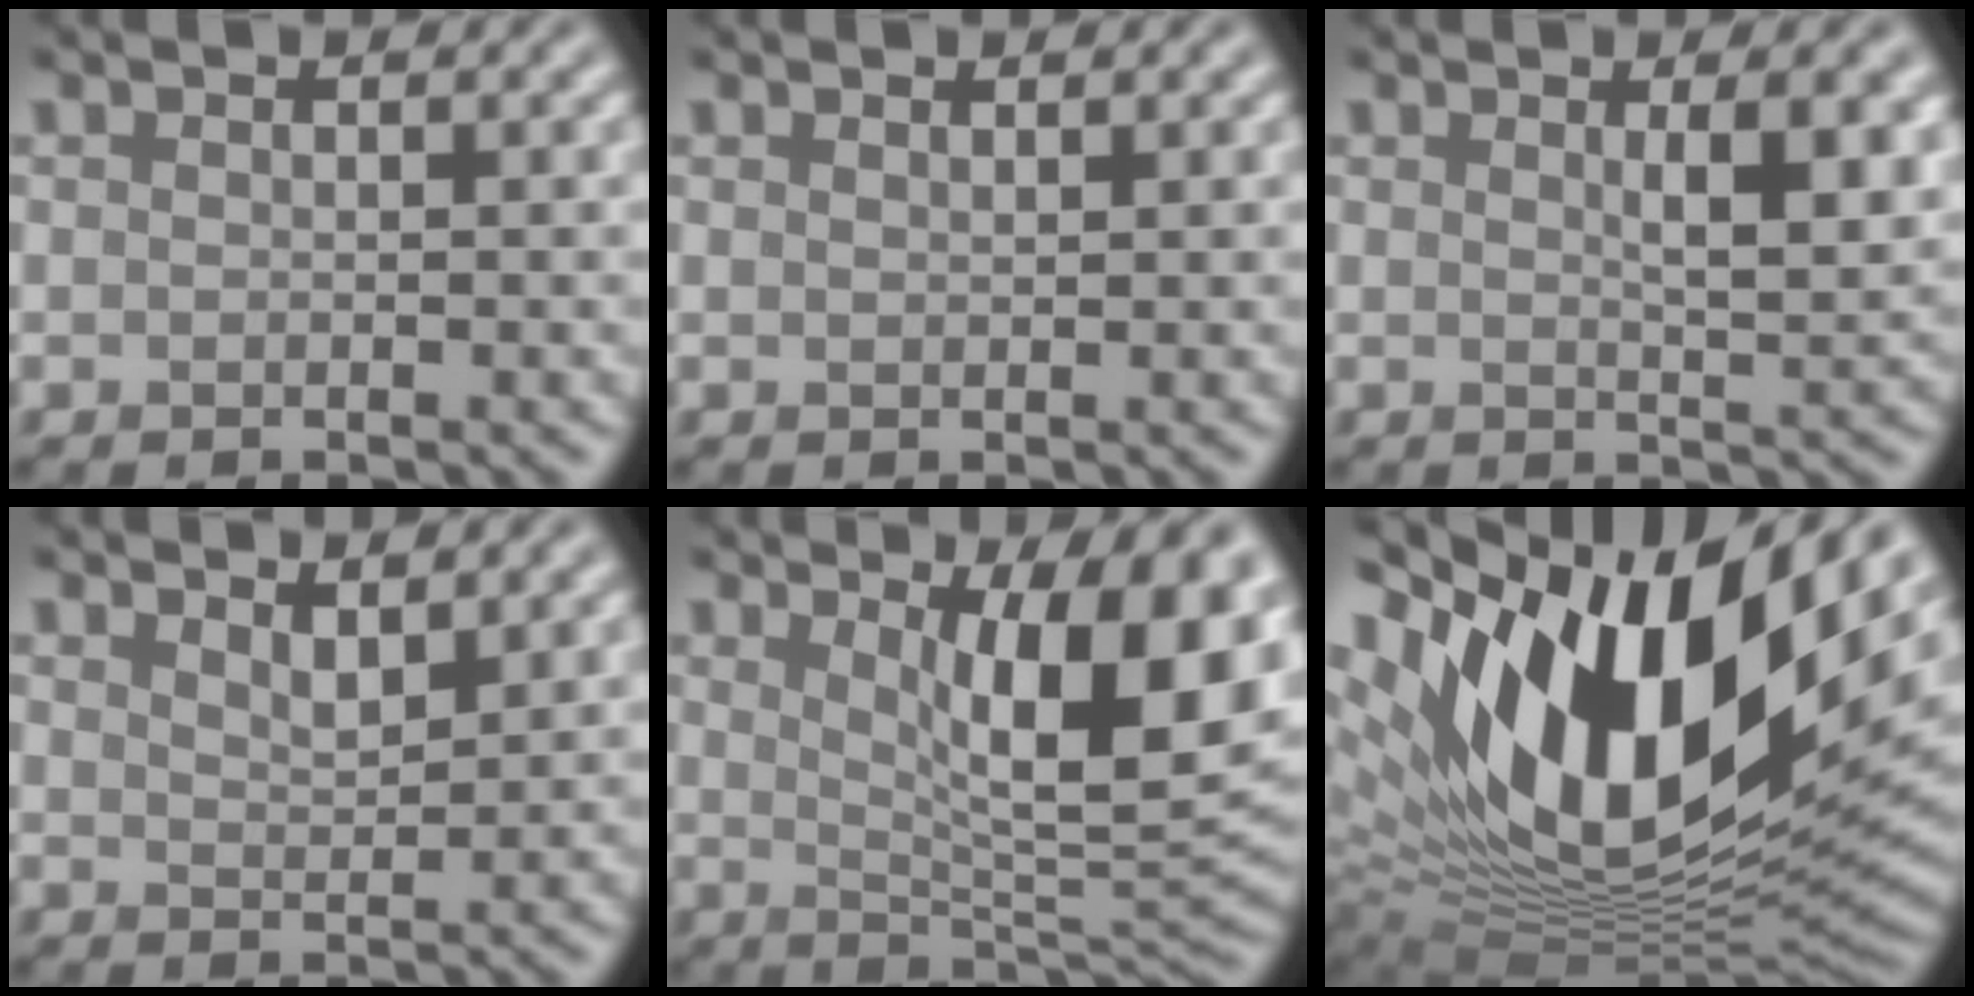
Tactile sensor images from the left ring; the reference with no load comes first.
{"total": 0.6, "force": [0.5, 0.0, 0.2], "torque": [0.000, 0.000, 0.011]}
{"total": 3.8, "force": [1.3, 0.9, 3.4], "torque": [-0.046, -0.003, 0.021]}
{"total": 2.0, "force": [1.8, 0.4, 0.8], "torque": [-0.013, -0.001, 0.031]}
{"total": 11.3, "force": [3.5, 3.3, 10.2], "torque": [-0.134, -0.006, 0.056]}
{"total": 18.5, "force": [6.2, 9.3, 14.7], "torque": [-0.283, 0.007, 0.109]}